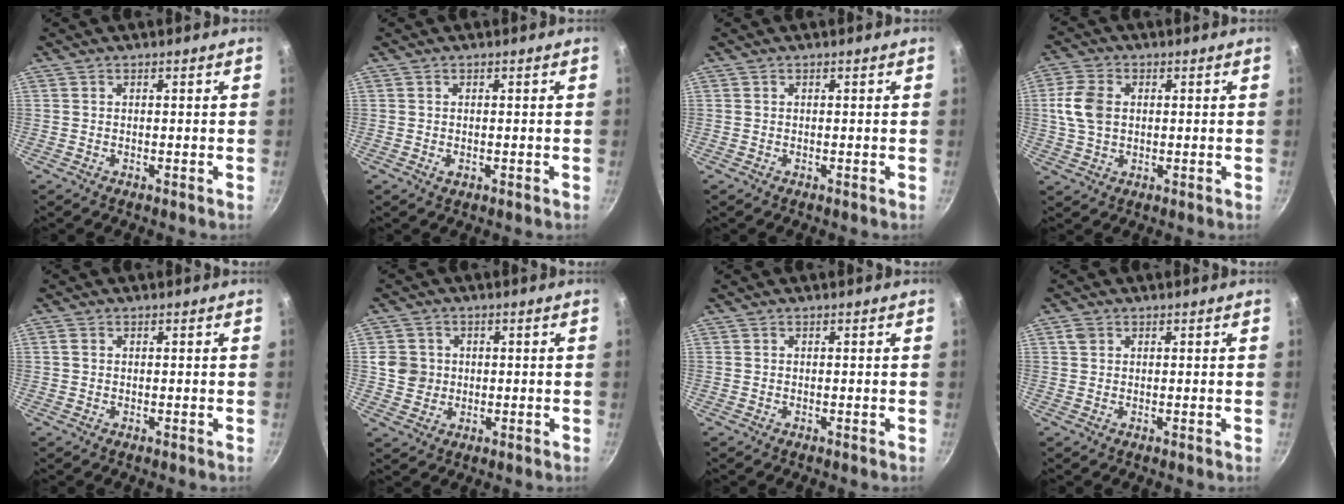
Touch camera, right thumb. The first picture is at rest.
{"total": 1.0, "force": [-0.2, 0.6, 0.8], "torque": [-0.013, 0.000, -0.003]}
{"total": 0.0}
{"total": 7.7, "force": [0.9, 5.5, 5.4], "torque": [-0.100, 0.007, 0.015]}
{"total": 1.2, "force": [0.2, 1.0, 0.6], "torque": [-0.011, 0.003, 0.003]}
{"total": 5.4, "force": [0.5, 5.1, 1.7], "torque": [-0.005, 0.004, 0.010]}
{"total": 0.0}
{"total": 1.8, "force": [0.8, 1.4, 0.8], "torque": [-0.013, 0.003, 0.013]}